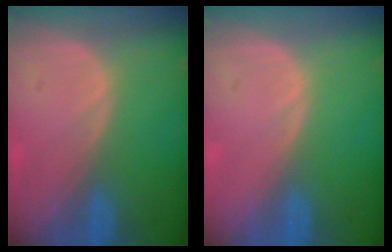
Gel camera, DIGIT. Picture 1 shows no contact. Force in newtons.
{"total": 0.0}